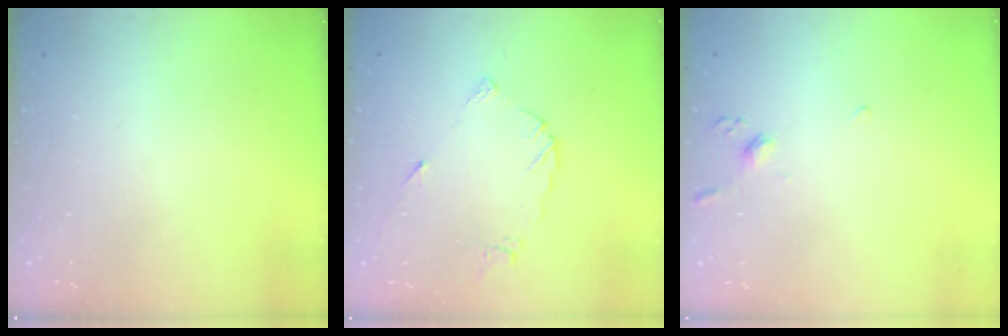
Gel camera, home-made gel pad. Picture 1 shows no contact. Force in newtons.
{"total": 5.5, "press": 5.5, "slide": 0.3}
{"total": 2.9, "press": 2.8, "slide": 0.7}